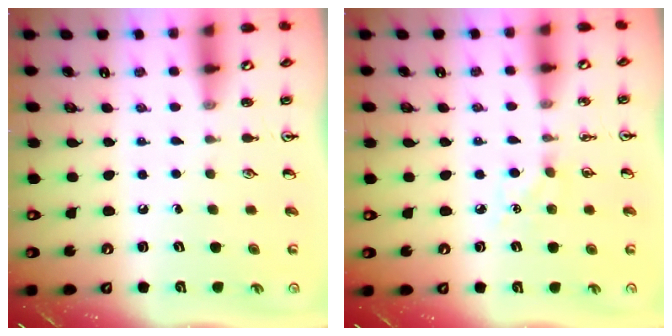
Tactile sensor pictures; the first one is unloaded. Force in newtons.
{"total": 6.2, "press": 6.2, "slide": 0.7}